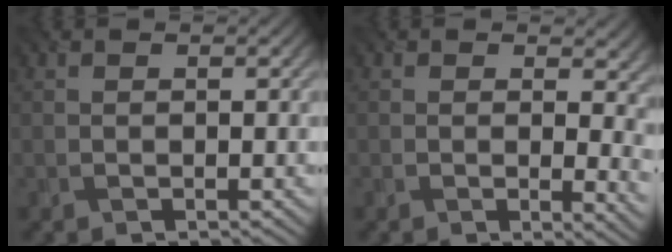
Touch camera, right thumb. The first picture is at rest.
{"total": 5.7, "force": [1.8, 2.6, 4.8], "torque": [-0.051, -0.009, 0.032]}